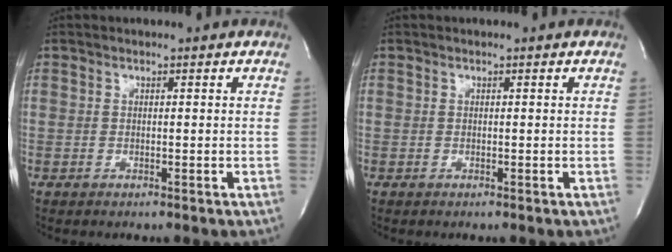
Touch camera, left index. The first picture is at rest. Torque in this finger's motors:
{"motor_torque": [0.00, 0.00, 0.00, 0.00]}